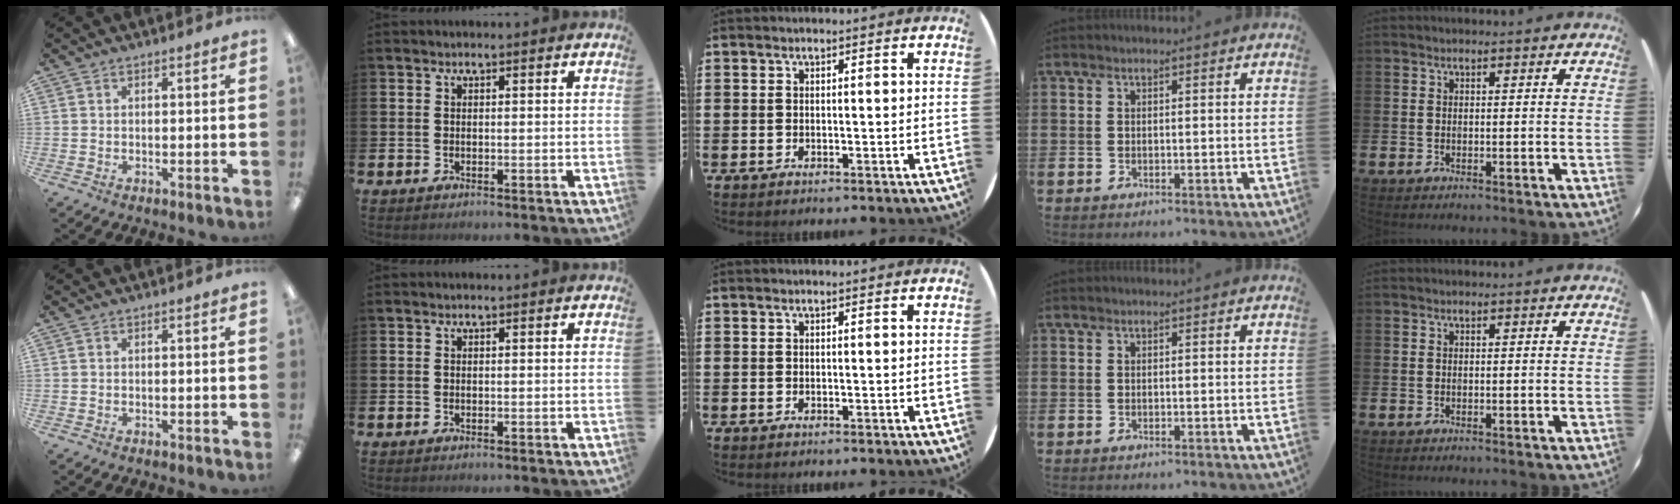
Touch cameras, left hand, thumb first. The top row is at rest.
{}